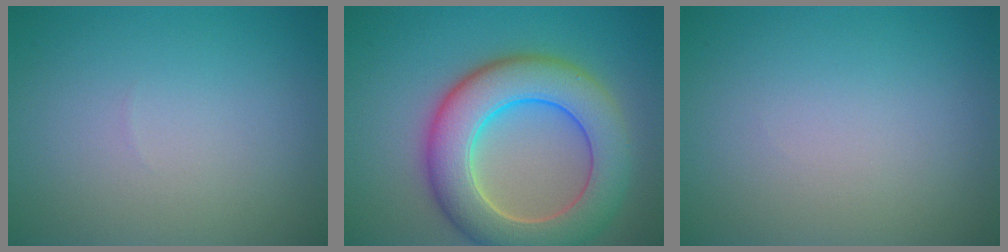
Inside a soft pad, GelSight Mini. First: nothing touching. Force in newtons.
{"total": 9.3, "press": 9.3, "slide": 0.6}
{"total": 0.0}